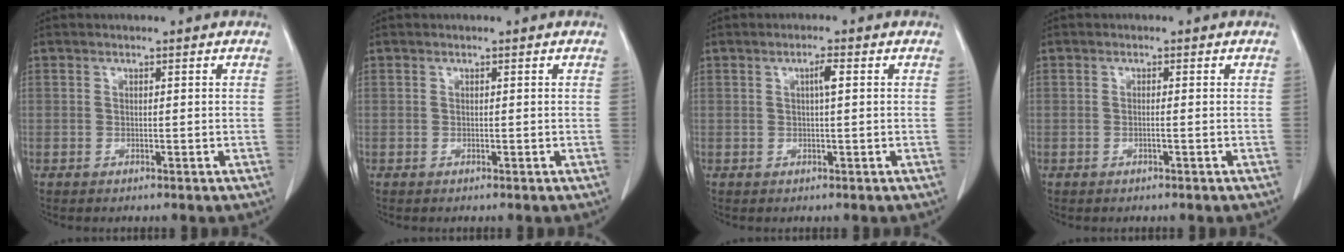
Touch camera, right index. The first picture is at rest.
{"total": 0.0}
{"total": 1.8, "force": [0.4, 0.0, 1.8], "torque": [-0.032, 0.004, 0.006]}
{"total": 0.5, "force": [-0.1, -0.1, 0.5], "torque": [-0.006, 0.003, -0.001]}